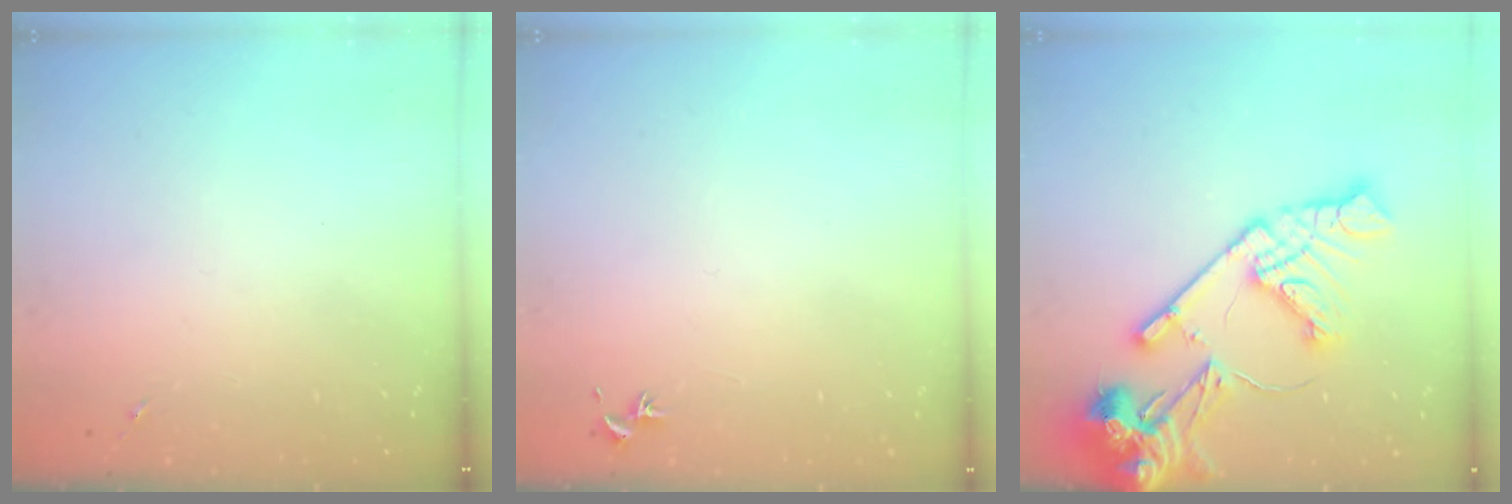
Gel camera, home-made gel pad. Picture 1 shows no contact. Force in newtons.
{"total": 0.8, "press": 0.7, "slide": 0.3}
{"total": 20.6, "press": 20.5, "slide": 2.7}